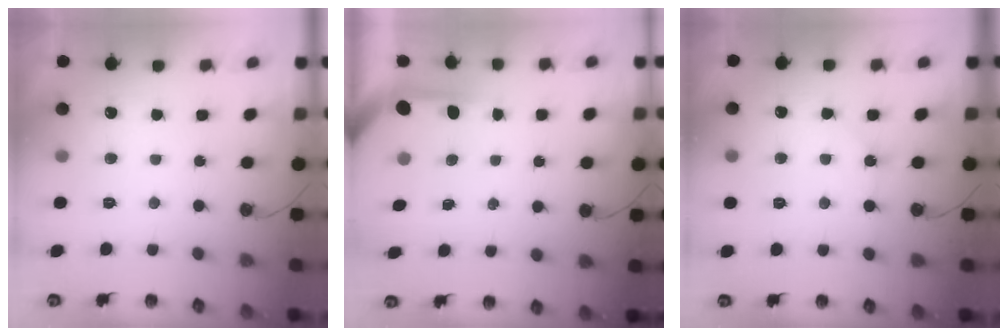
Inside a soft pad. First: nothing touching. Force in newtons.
{"total": 3.8, "press": 3.8, "slide": 0.4}
{"total": 3.9, "press": 3.8, "slide": 0.7}